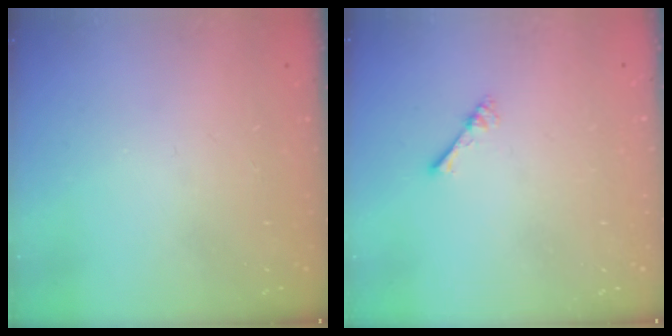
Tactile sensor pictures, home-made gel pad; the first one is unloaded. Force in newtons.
{"total": 1.0, "press": 1.0, "slide": 0.3}